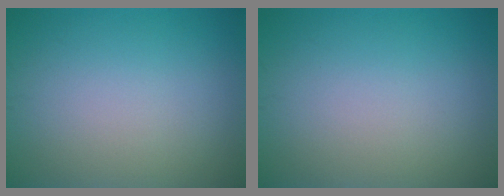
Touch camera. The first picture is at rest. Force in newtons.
{"total": 0.0}